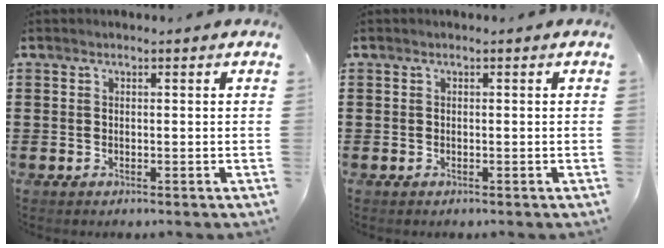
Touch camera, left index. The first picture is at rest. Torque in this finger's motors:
{"motor_torque": [0.00, 0.00, 0.00, 0.00]}